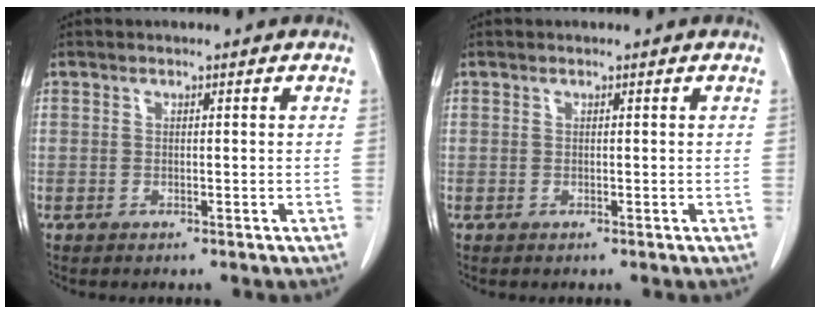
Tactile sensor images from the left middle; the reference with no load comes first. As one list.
[{"total": 0.0}]